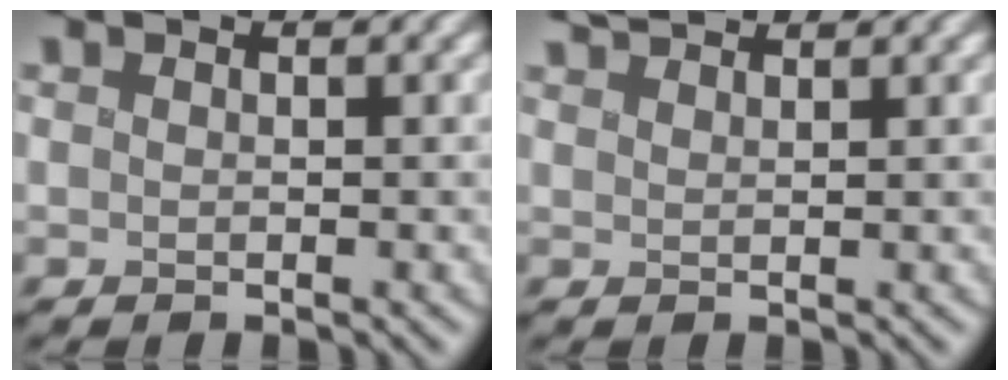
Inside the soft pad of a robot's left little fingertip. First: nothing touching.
{"total": 2.5, "force": [2.4, 0.3, 0.7], "torque": [-0.016, 0.013, 0.035]}